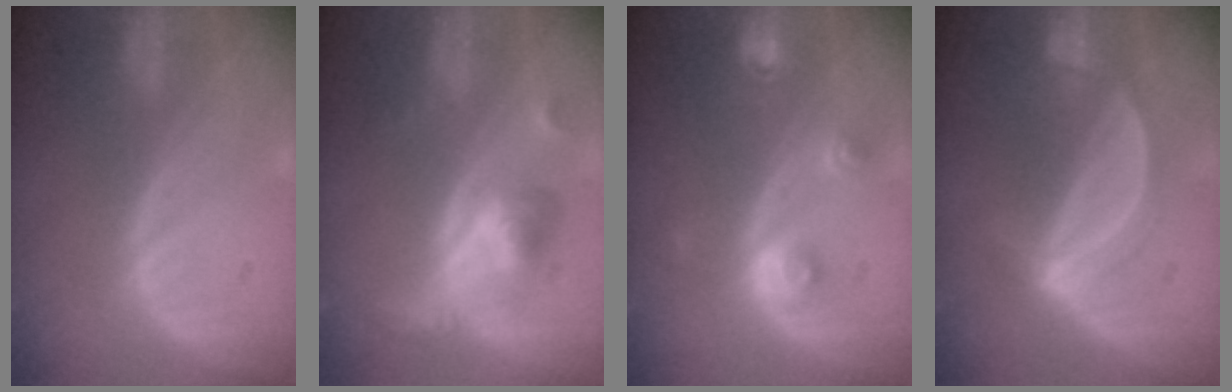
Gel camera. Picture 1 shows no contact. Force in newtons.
{"total": 6.2, "press": 5.5, "slide": 2.8}
{"total": 3.1, "press": 2.8, "slide": 1.2}
{"total": 5.2, "press": 4.9, "slide": 1.6}